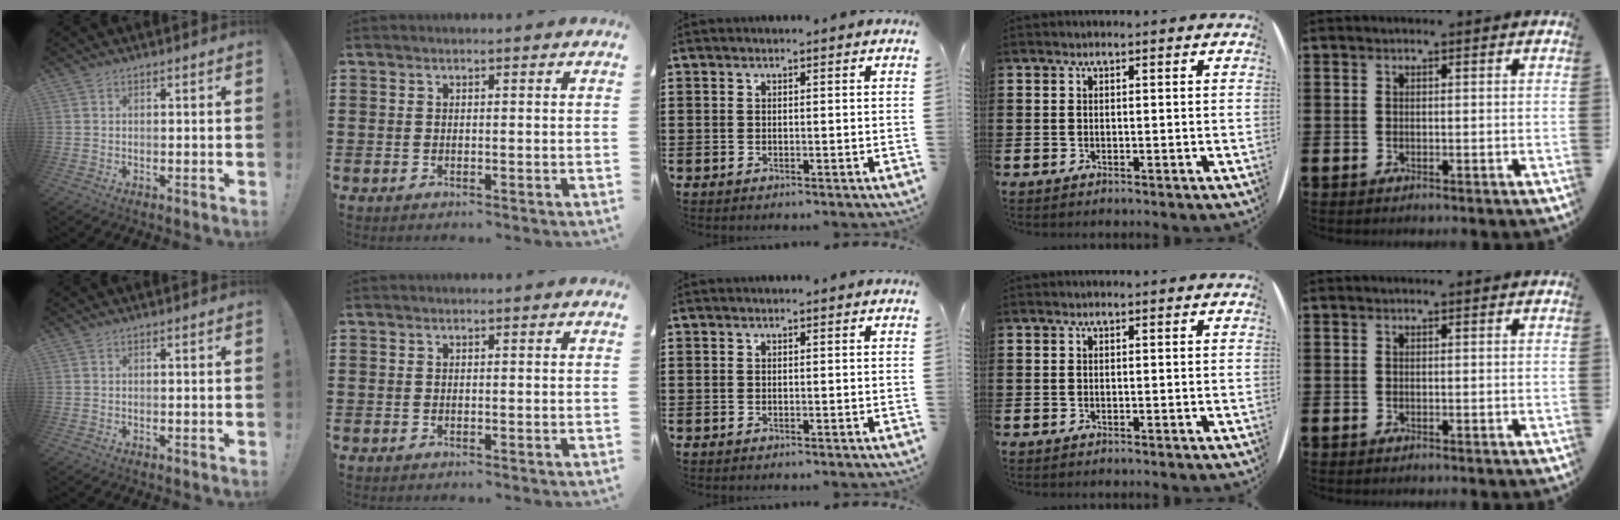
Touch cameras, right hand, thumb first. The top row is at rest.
{}